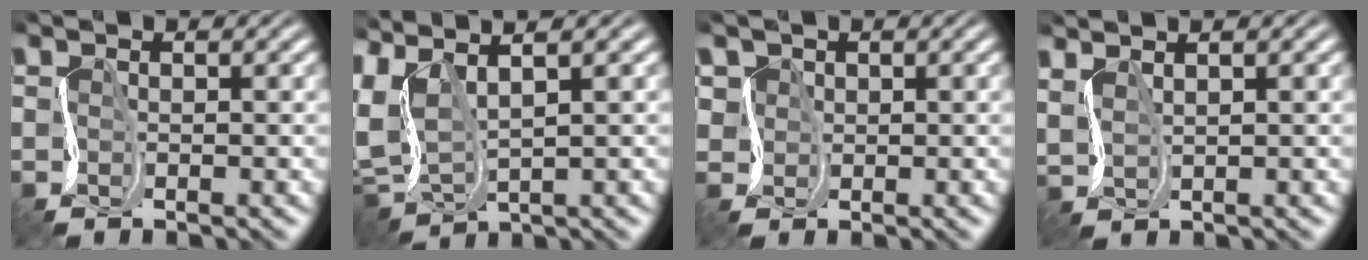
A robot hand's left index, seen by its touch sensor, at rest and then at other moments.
{"total": 6.2, "force": [1.6, 2.6, 5.4], "torque": [-0.142, 0.001, 0.035]}
{"total": 1.5, "force": [0.6, 1.3, -0.1], "torque": [-0.002, -0.007, 0.024]}
{"total": 3.6, "force": [2.6, 1.4, 2.1], "torque": [-0.052, 0.017, 0.044]}